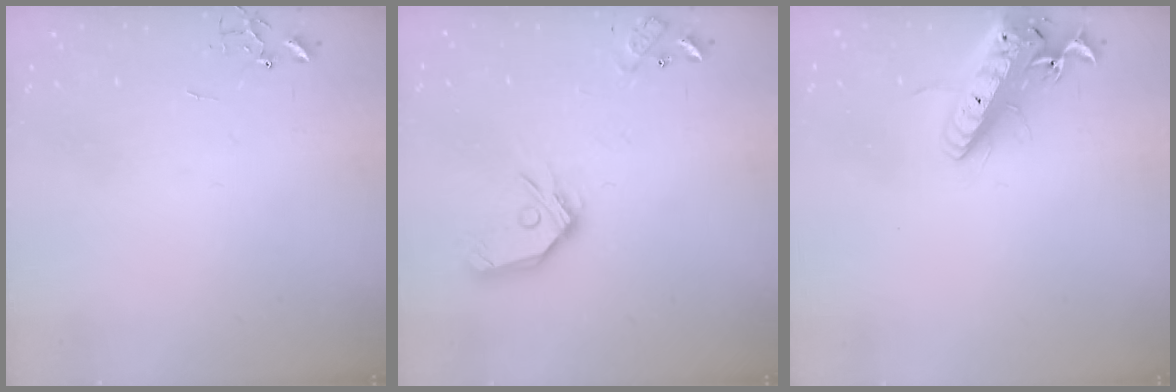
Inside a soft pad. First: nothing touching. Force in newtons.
{"total": 15.0, "press": 14.9, "slide": 2.2}
{"total": 16.9, "press": 16.6, "slide": 3.2}